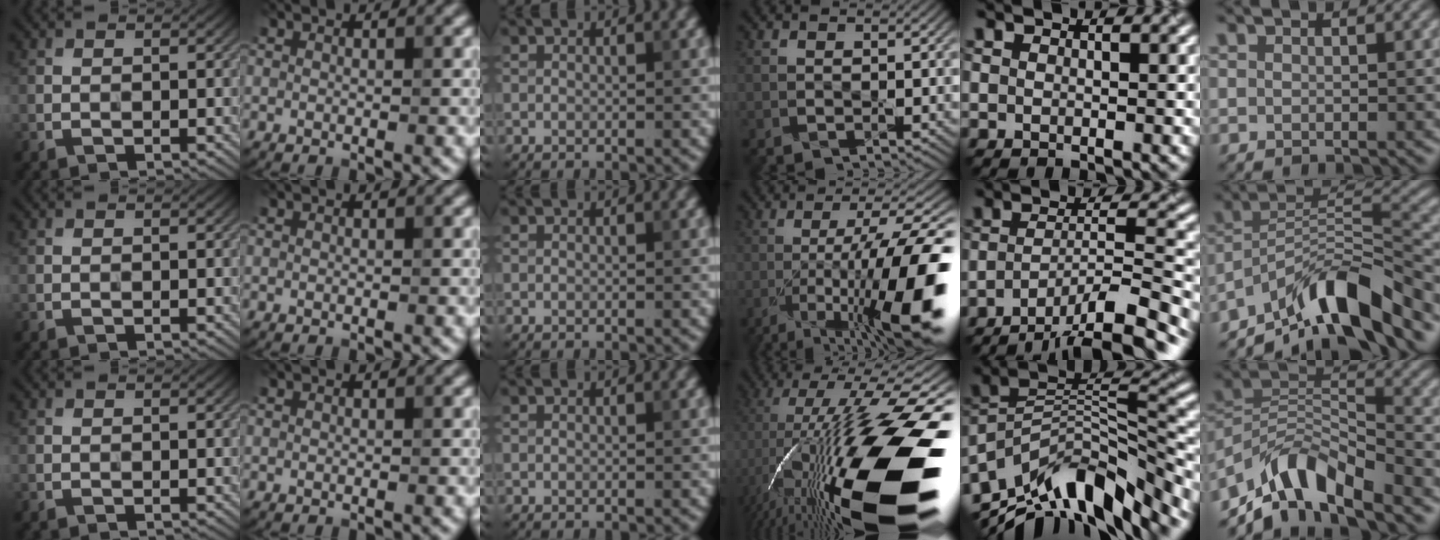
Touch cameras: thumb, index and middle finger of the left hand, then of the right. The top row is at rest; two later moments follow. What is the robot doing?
{"motion": "press", "object": "grip strengthener"}